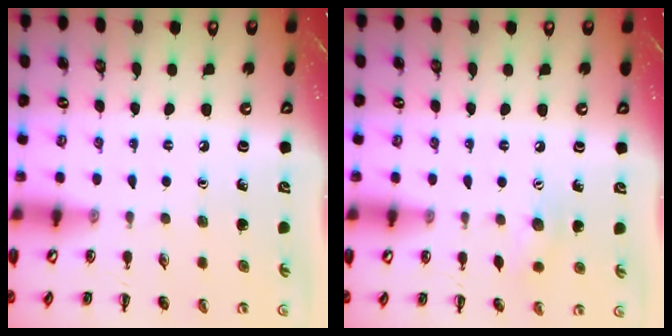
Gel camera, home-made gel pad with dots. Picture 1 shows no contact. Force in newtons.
{"total": 7.1, "press": 7.0, "slide": 1.3}